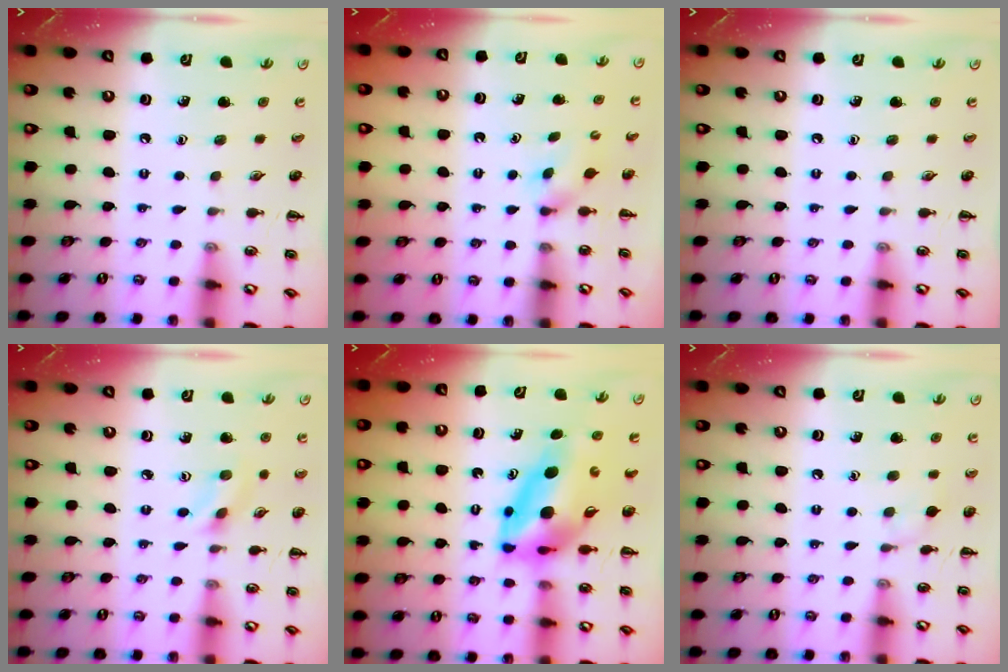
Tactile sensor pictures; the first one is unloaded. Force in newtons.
{"total": 1.8, "press": 1.5, "slide": 1.0}
{"total": 0.0}
{"total": 1.9, "press": 1.7, "slide": 0.8}
{"total": 9.6, "press": 9.1, "slide": 3.0}
{"total": 4.9, "press": 4.6, "slide": 1.8}